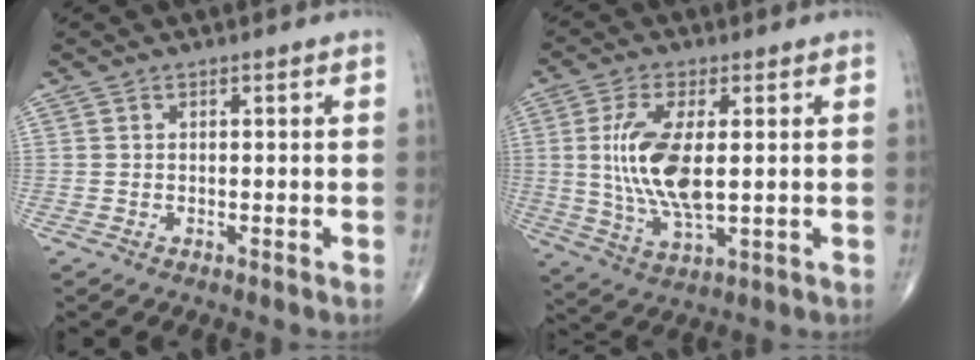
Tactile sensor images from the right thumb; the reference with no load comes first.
{"total": 12.6, "force": [1.0, 5.1, 11.5], "torque": [-0.242, -0.014, 0.026]}